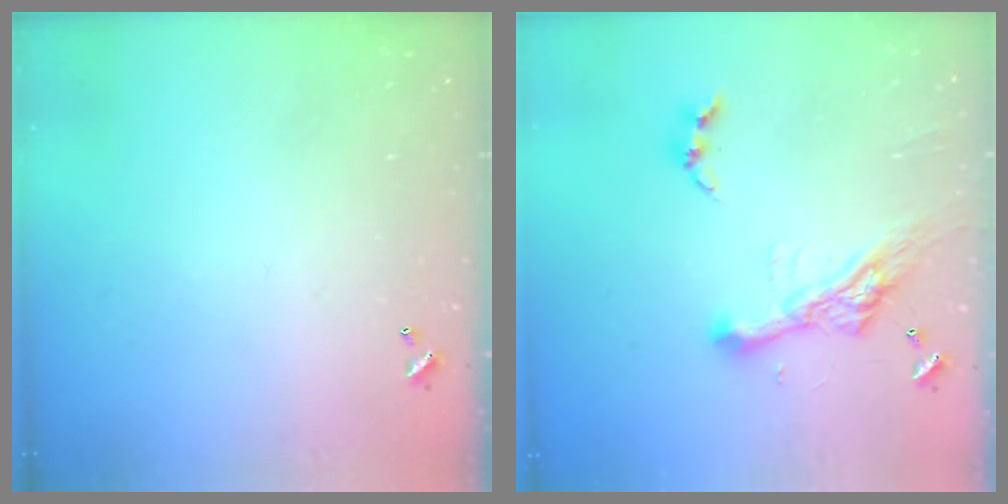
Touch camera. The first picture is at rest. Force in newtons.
{"total": 11.0, "press": 10.9, "slide": 1.4}